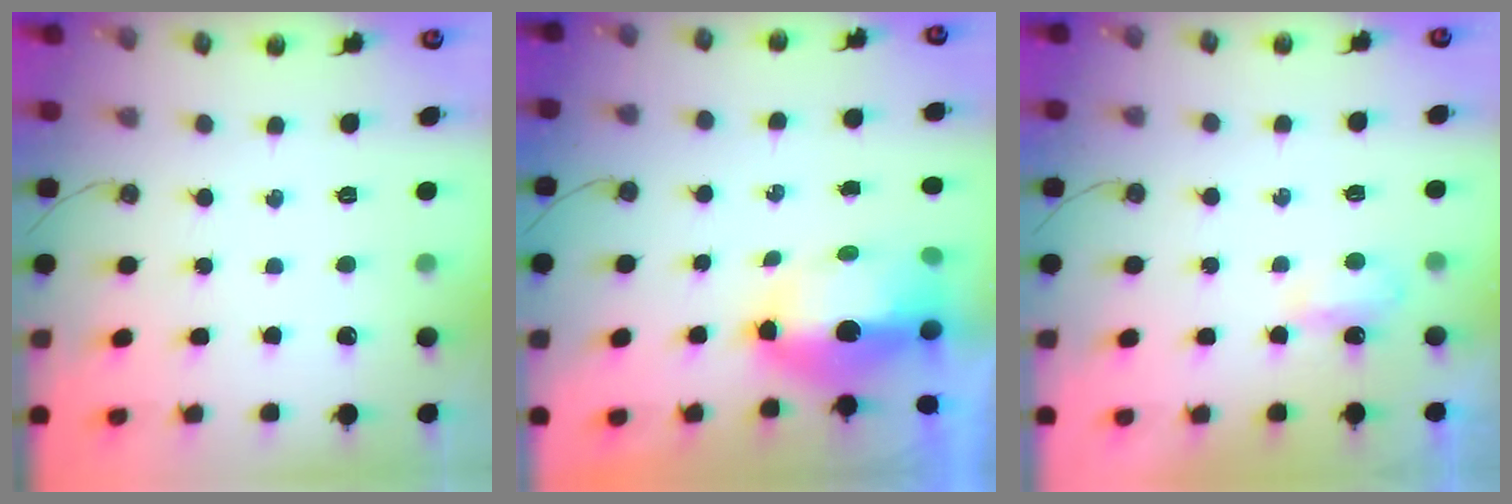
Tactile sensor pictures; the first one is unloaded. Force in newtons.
{"total": 12.8, "press": 9.6, "slide": 8.5}
{"total": 3.5, "press": 3.5, "slide": 0.6}